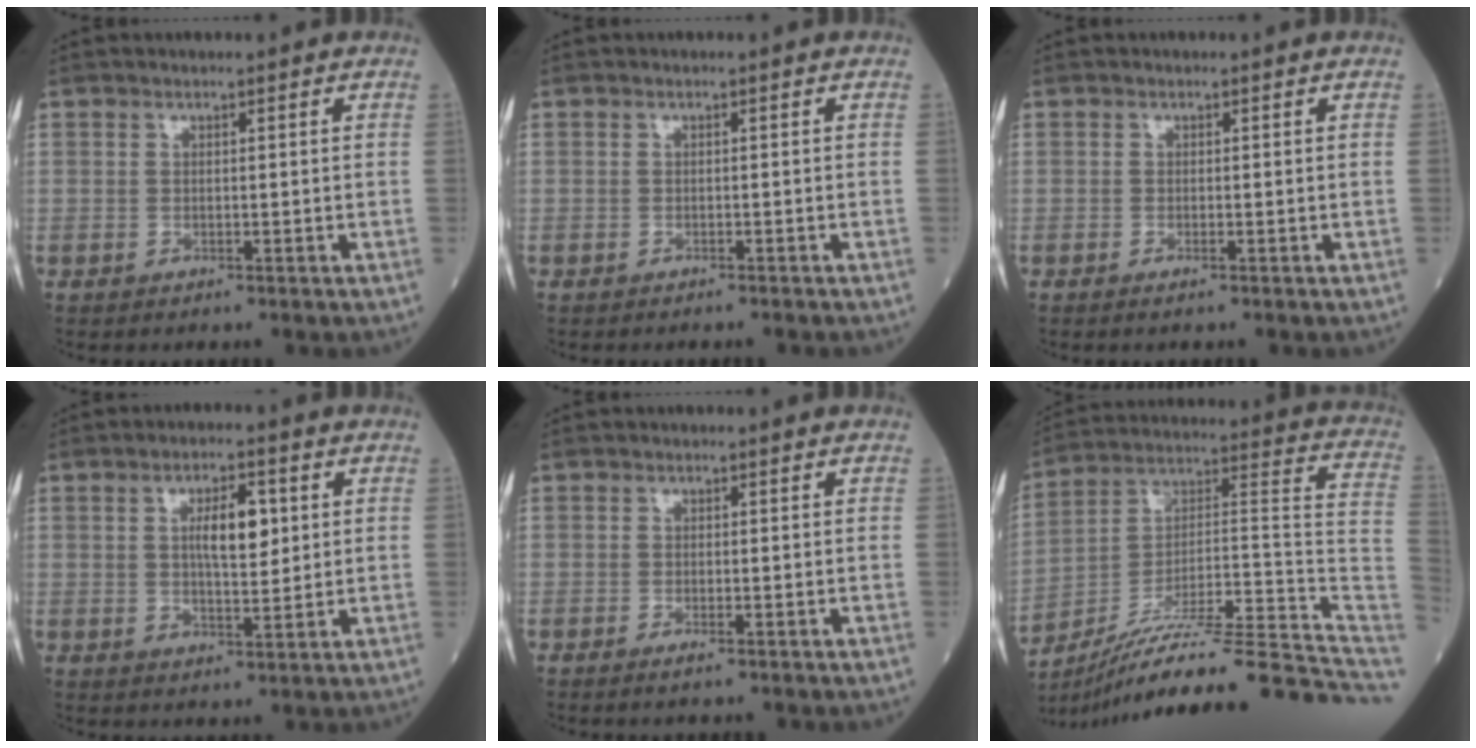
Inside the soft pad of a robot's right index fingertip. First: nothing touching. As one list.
[{"total": 1.4, "force": [-1.4, 0.0, 0.4], "torque": [-0.007, 0.000, -0.017]}, {"total": 0.6, "force": [-0.4, 0.0, 0.5], "torque": [-0.010, -0.002, -0.007]}, {"total": 6.1, "force": [1.4, 2.0, 5.6], "torque": [-0.094, 0.006, 0.025]}, {"total": 0.9, "force": [-0.6, 0.0, 0.7], "torque": [-0.014, -0.002, -0.011]}, {"total": 28.5, "force": [-23.5, 0.6, 16.0], "torque": [-0.161, 0.023, -0.357]}]